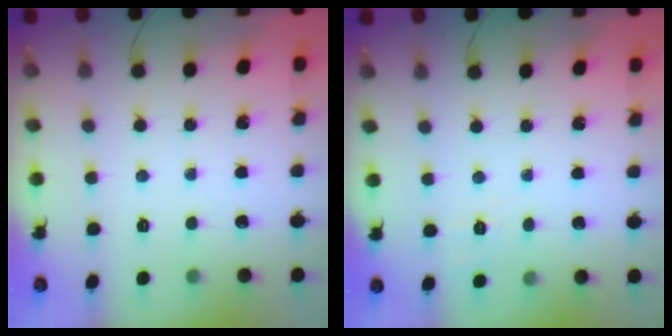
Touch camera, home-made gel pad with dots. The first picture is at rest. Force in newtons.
{"total": 2.0, "press": 0.4, "slide": 1.9}